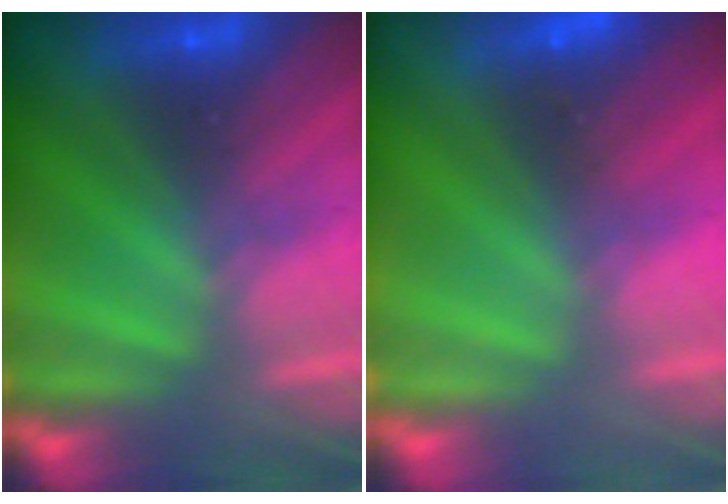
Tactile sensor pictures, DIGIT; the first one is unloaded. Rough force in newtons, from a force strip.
{"total": 2.3}